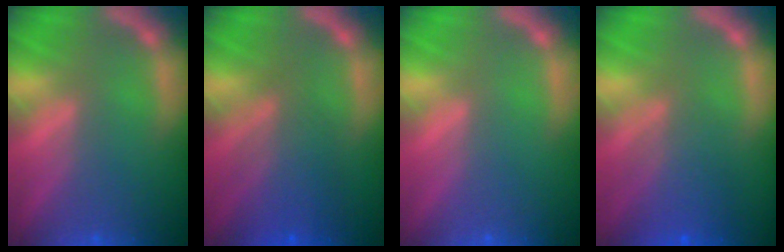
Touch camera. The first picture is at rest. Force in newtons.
{"total": 5.0}
{"total": 0.0}
{"total": 4.6}